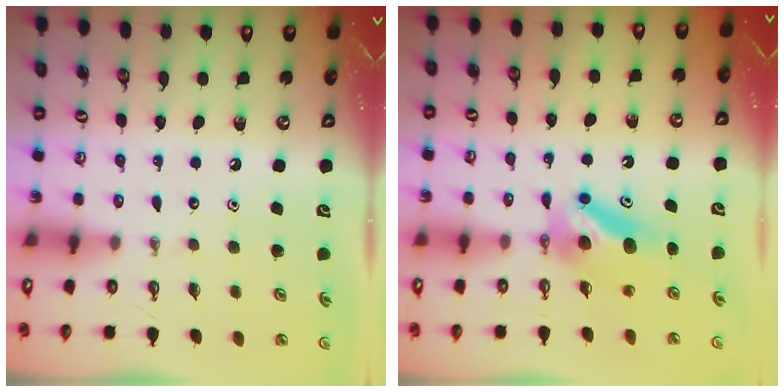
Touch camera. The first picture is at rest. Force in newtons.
{"total": 8.0, "press": 6.8, "slide": 4.1}